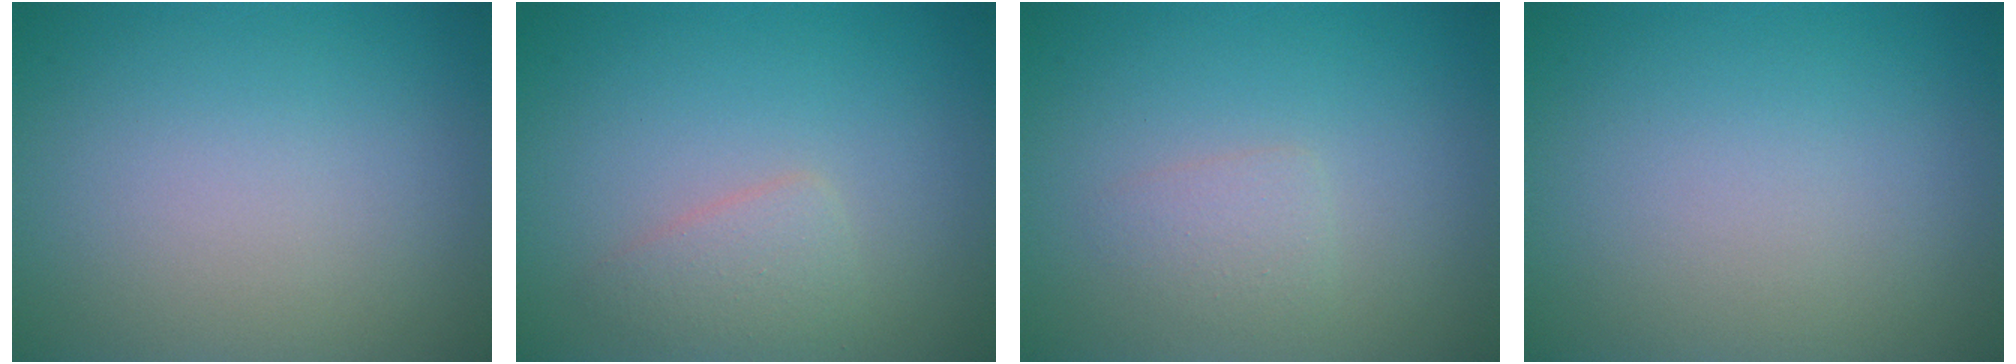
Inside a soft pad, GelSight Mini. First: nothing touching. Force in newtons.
{"total": 1.9, "press": 1.9, "slide": 0.0}
{"total": 1.3, "press": 1.3, "slide": 0.1}
{"total": 0.0}